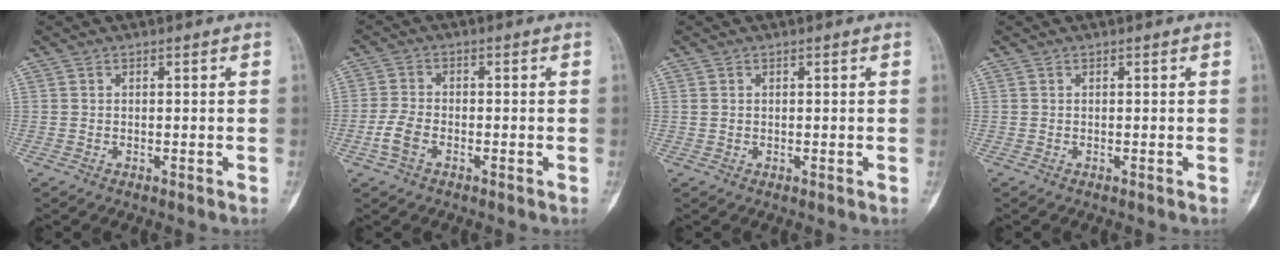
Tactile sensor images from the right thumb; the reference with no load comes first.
{"total": 4.5, "force": [-1.8, 2.7, 3.0], "torque": [-0.070, 0.012, -0.038]}
{"total": 0.8, "force": [0.2, 0.7, 0.4], "torque": [-0.005, 0.001, 0.005]}
{"total": 0.0}